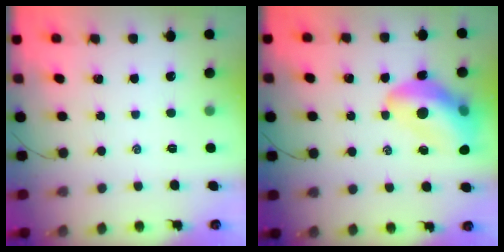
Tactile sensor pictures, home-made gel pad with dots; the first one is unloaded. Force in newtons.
{"total": 15.4, "press": 14.9, "slide": 3.8}